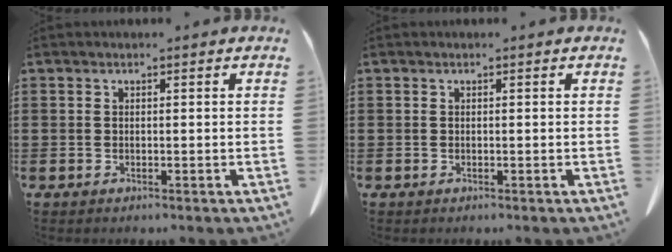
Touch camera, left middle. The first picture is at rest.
{"total": 0.0}